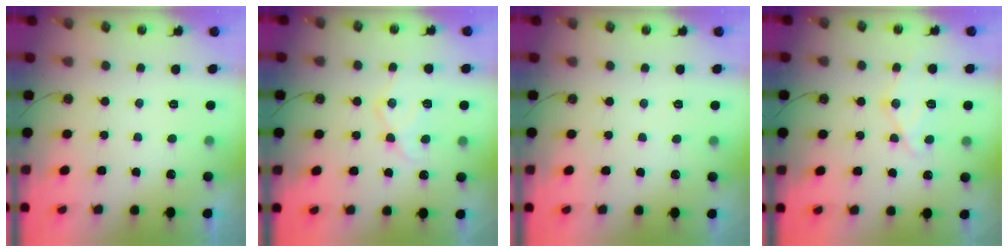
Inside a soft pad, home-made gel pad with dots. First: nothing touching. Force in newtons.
{"total": 12.6, "press": 12.5, "slide": 1.0}
{"total": 2.4, "press": 2.4, "slide": 0.4}
{"total": 12.4, "press": 12.3, "slide": 1.3}